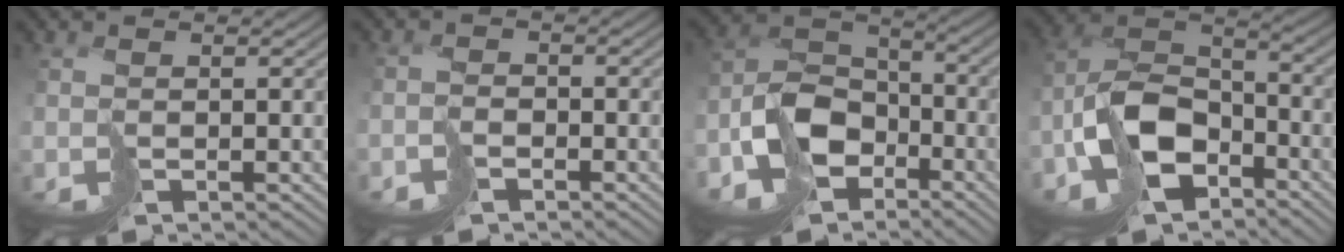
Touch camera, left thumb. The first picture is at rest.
{"total": 2.1, "force": [-2.0, 0.7, 0.1], "torque": [0.010, 0.006, -0.043]}
{"total": 10.0, "force": [-5.9, 6.3, 5.0], "torque": [-0.109, -0.010, -0.121]}
{"total": 10.4, "force": [-5.6, 6.2, 6.3], "torque": [-0.127, -0.002, -0.118]}